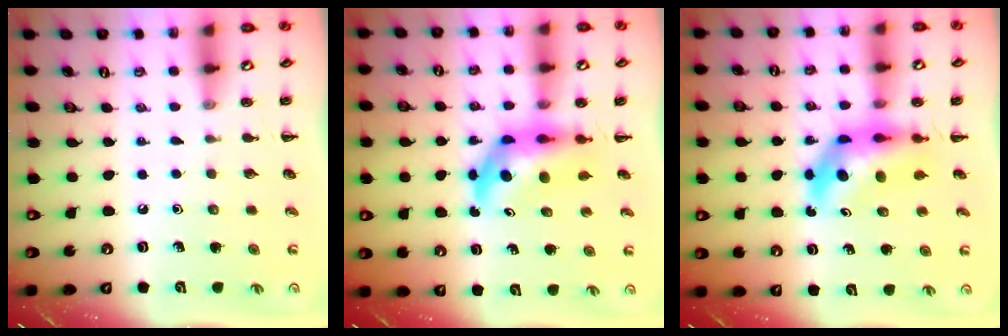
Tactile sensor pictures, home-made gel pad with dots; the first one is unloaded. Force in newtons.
{"total": 6.1, "press": 5.8, "slide": 1.9}
{"total": 6.1, "press": 6.0, "slide": 1.5}